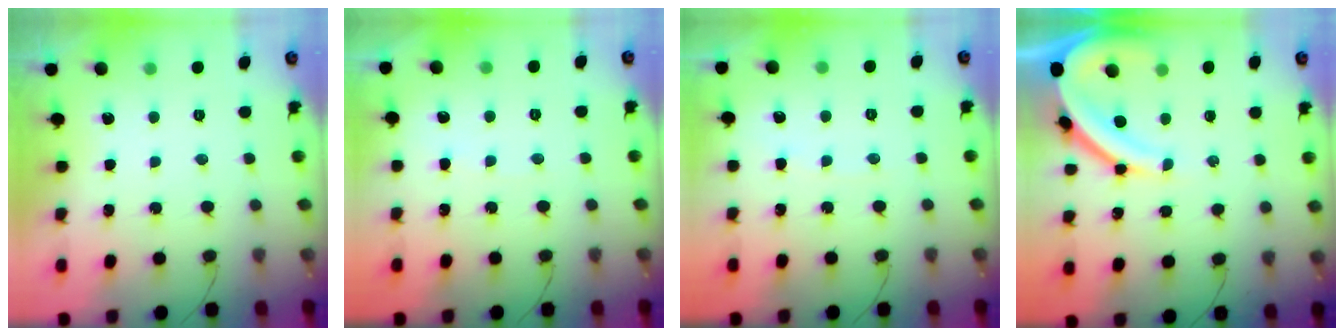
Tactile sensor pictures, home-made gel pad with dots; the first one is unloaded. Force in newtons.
{"total": 2.0, "press": 2.0, "slide": 0.3}
{"total": 3.2, "press": 3.2, "slide": 0.4}
{"total": 13.1, "press": 13.0, "slide": 1.3}